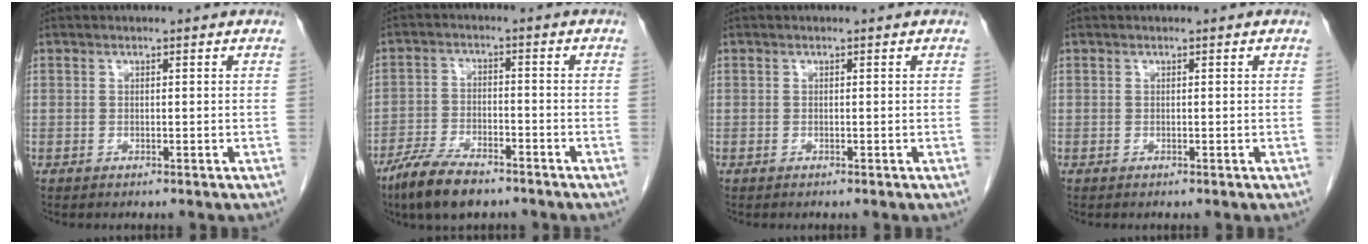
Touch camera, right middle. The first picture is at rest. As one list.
[{"total": 8.5, "force": [-6.4, 2.6, 4.9], "torque": [-0.100, -0.014, -0.118]}, {"total": 0.0}, {"total": 0.0}]